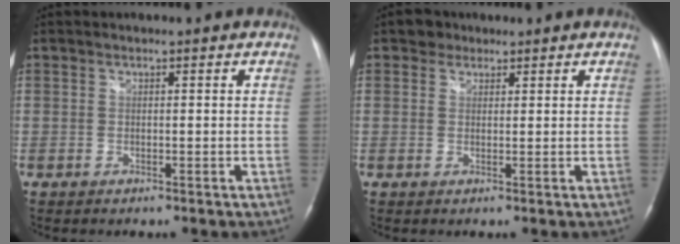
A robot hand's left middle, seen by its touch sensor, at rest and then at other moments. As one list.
[{"total": 2.1, "force": [1.4, 1.6, 0.2], "torque": [-0.002, 0.007, 0.017]}]